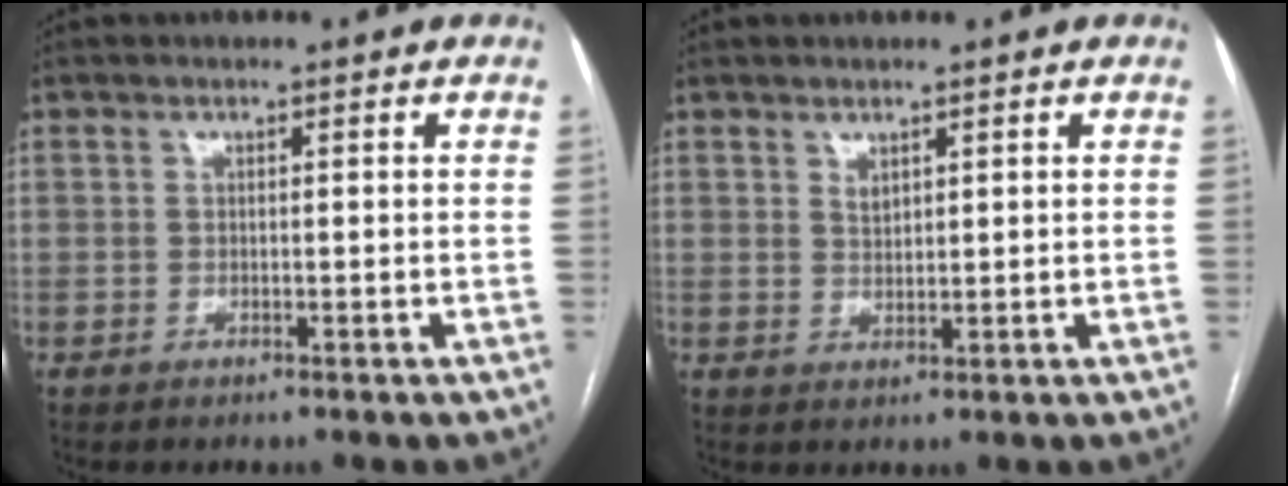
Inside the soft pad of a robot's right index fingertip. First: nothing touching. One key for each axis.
{"total": 1.5, "fx": 1.0, "fy": 0.8, "fz": 0.8, "tx": -0.014, "ty": -0.002, "tz": 0.024}